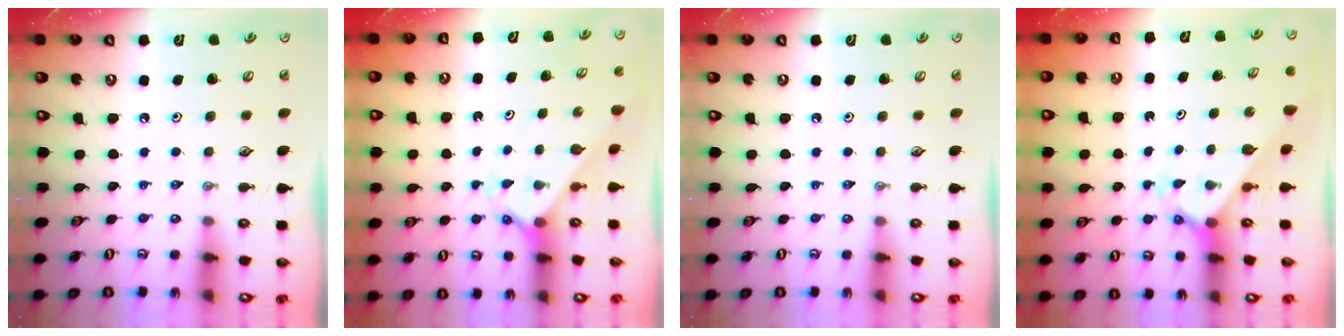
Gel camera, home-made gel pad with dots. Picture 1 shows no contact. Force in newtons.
{"total": 2.5, "press": 2.5, "slide": 0.2}
{"total": 0.0}
{"total": 2.1, "press": 2.1, "slide": 0.2}